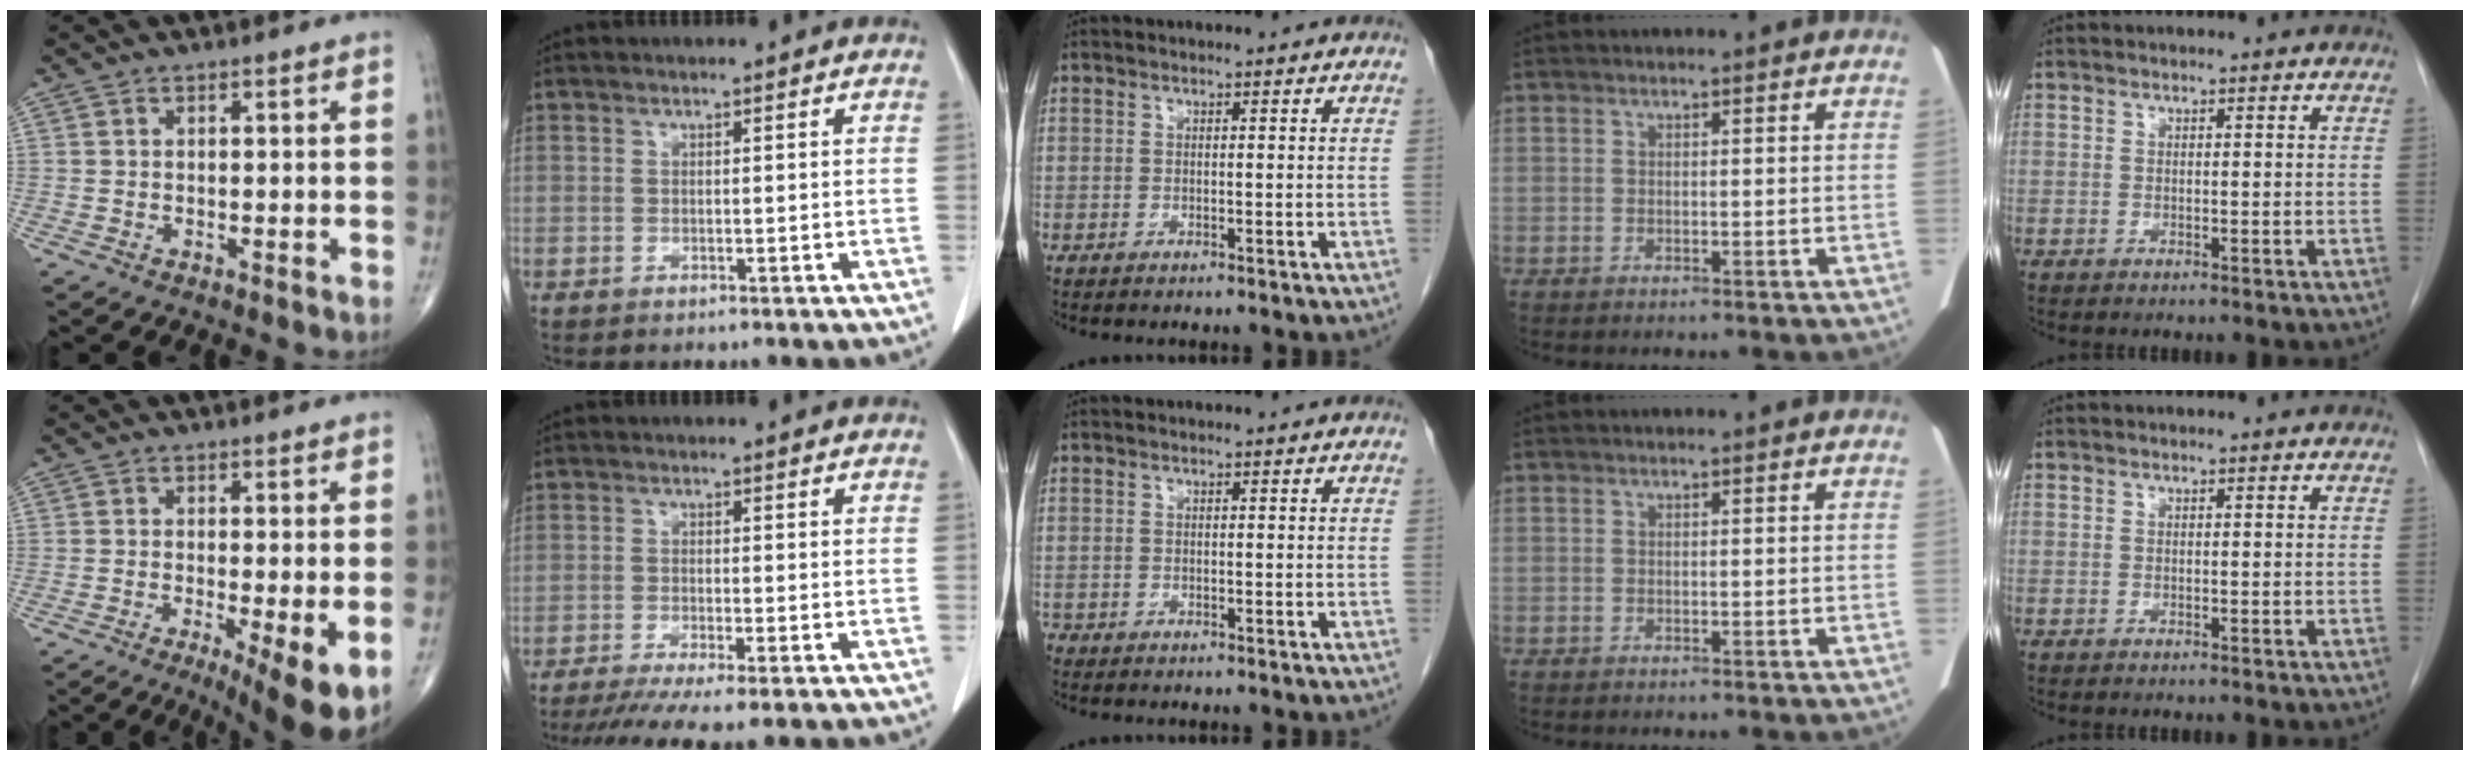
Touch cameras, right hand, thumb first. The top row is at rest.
{"thumb": {"total": 8.9, "force": [-2.9, 1.9, 8.2], "torque": [-0.123, -0.022, -0.043]}, "index": {"total": 8.8, "force": [-6.9, 0.0, 5.5], "torque": [-0.078, -0.018, -0.109]}, "middle": {"total": 0.9, "force": [-0.7, 0.7, 0.0], "torque": [-0.001, 0.002, -0.010]}}